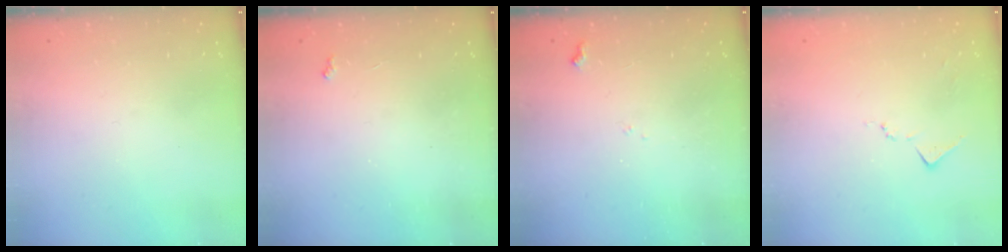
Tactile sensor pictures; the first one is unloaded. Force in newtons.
{"total": 2.9, "press": 2.8, "slide": 0.5}
{"total": 6.2, "press": 6.2, "slide": 0.6}
{"total": 6.2, "press": 6.2, "slide": 0.8}